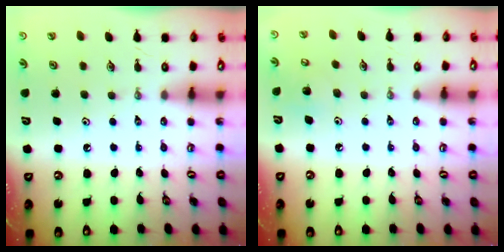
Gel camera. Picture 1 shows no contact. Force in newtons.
{"total": 6.3, "press": 6.3, "slide": 0.5}